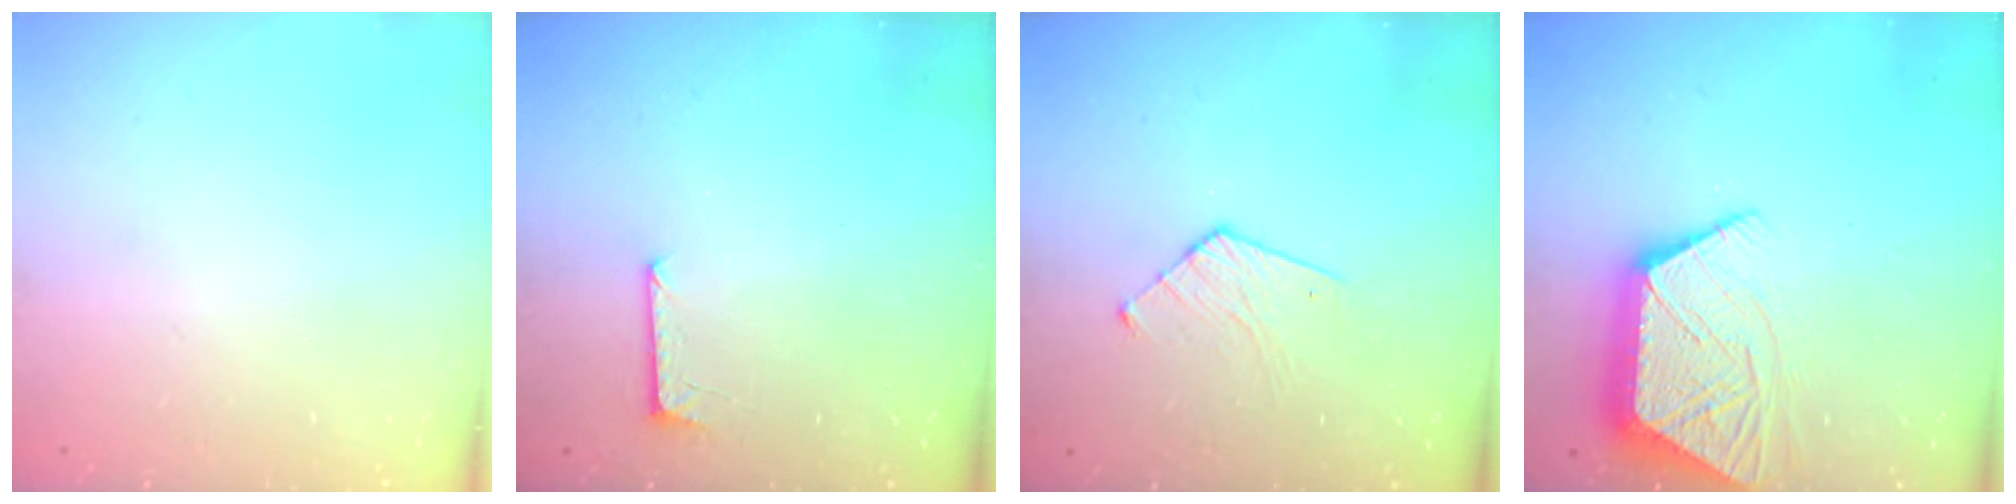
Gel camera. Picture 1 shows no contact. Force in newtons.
{"total": 5.1, "press": 5.0, "slide": 0.4}
{"total": 6.6, "press": 6.6, "slide": 0.4}
{"total": 13.3, "press": 13.3, "slide": 1.0}